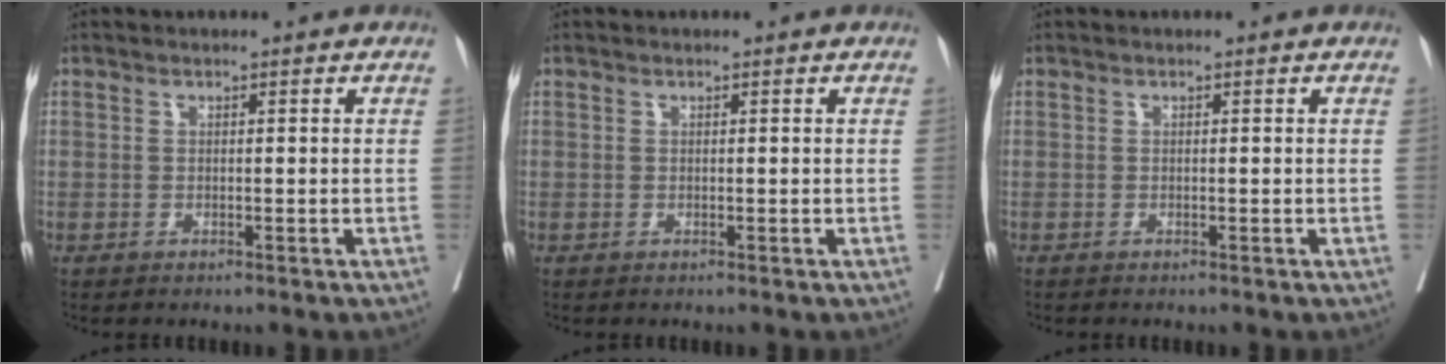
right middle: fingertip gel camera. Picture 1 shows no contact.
{"total": 0.0}
{"total": 0.0}